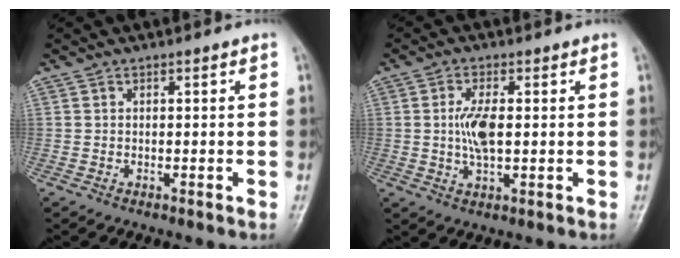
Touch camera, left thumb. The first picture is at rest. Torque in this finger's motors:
{"motor_torque": [1.11, 1.25, 1.03, -0.25, 0.16]}